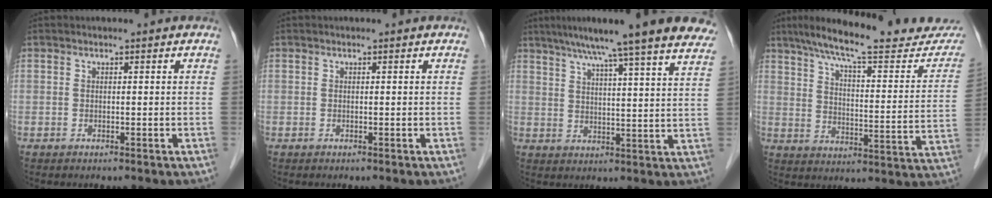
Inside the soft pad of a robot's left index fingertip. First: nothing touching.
{"total": 0.0}
{"total": 22.5, "force": [18.8, 0.5, 12.4], "torque": [-0.192, 0.002, 0.239]}
{"total": 23.4, "force": [20.3, 3.1, 11.3], "torque": [-0.163, -0.028, 0.266]}